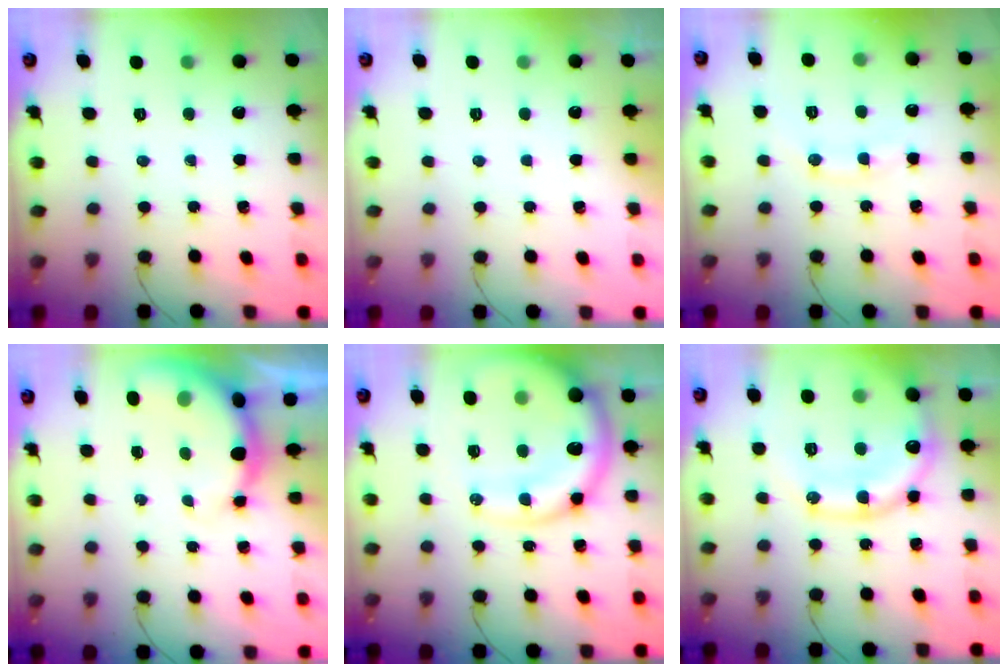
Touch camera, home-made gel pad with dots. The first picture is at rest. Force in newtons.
{"total": 3.0, "press": 3.0, "slide": 0.1}
{"total": 6.6, "press": 6.6, "slide": 1.0}
{"total": 8.3, "press": 8.2, "slide": 1.5}
{"total": 17.4, "press": 16.9, "slide": 4.4}
{"total": 18.8, "press": 18.6, "slide": 2.7}